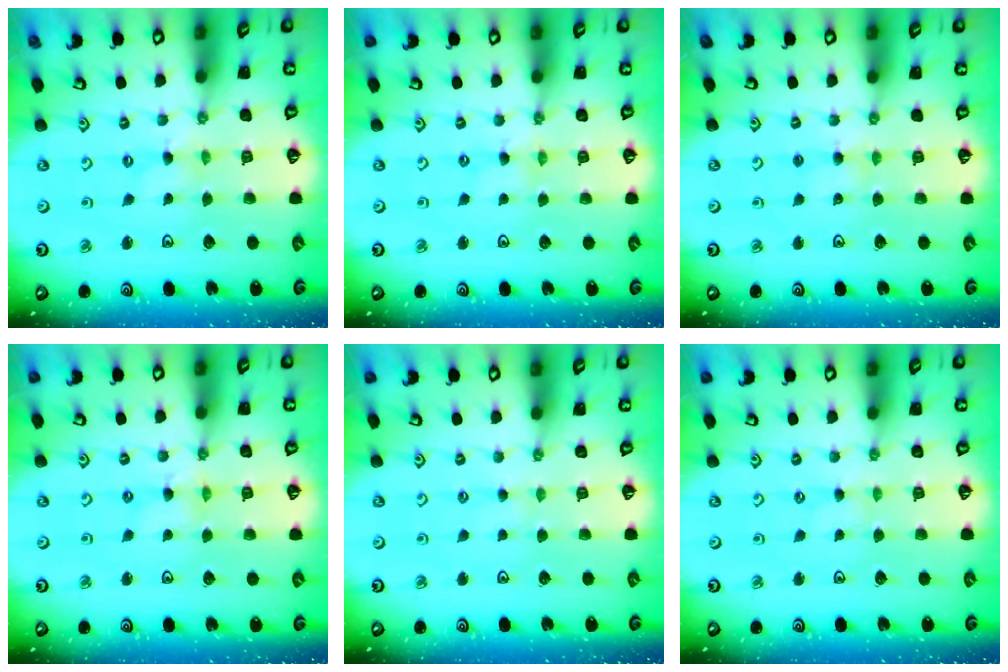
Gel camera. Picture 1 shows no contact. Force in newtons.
{"total": 0.0}
{"total": 2.9, "press": 2.9, "slide": 0.3}
{"total": 1.0, "press": 0.9, "slide": 0.2}
{"total": 0.6, "press": 0.6, "slide": 0.2}
{"total": 0.0}